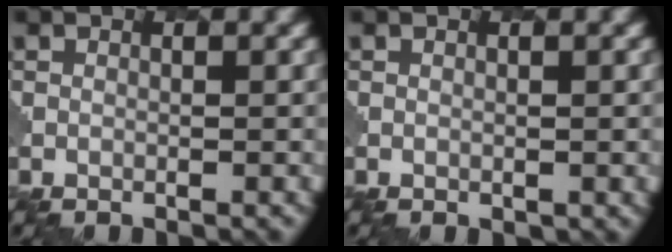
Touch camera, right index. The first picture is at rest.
{"total": 0.6, "force": [0.2, 0.5, 0.4], "torque": [-0.006, -0.002, 0.004]}